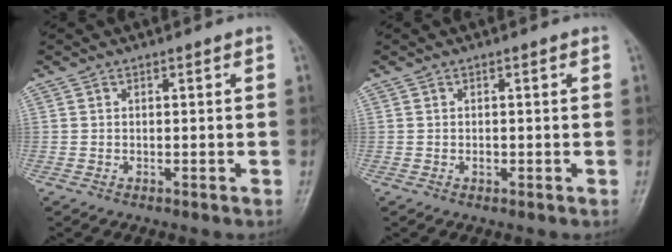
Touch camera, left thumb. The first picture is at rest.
{"total": 0.9, "force": [-0.1, 0.6, 0.6], "torque": [-0.004, 0.001, -0.003]}